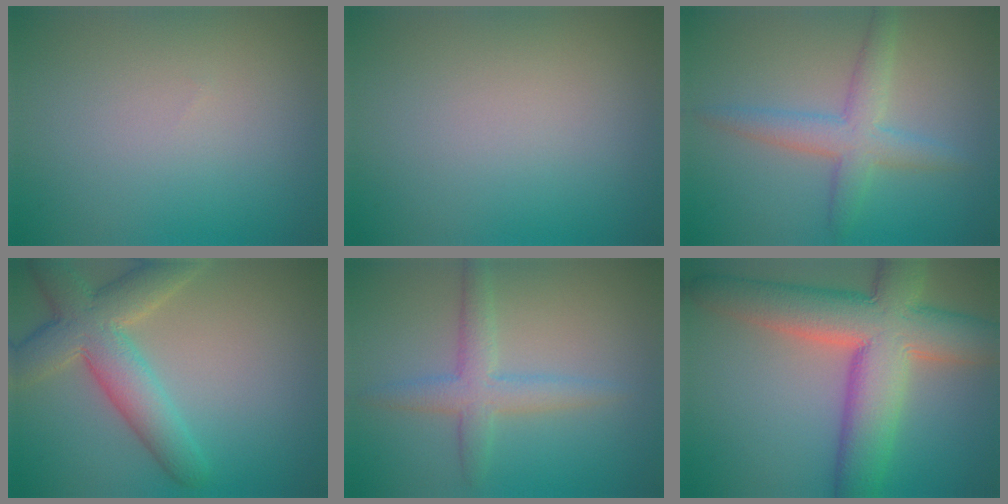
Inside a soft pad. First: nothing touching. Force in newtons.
{"total": 0.0}
{"total": 3.8, "press": 3.8, "slide": 0.2}
{"total": 6.9, "press": 6.9, "slide": 0.5}
{"total": 3.3, "press": 3.3, "slide": 0.1}
{"total": 11.6, "press": 11.6, "slide": 1.0}